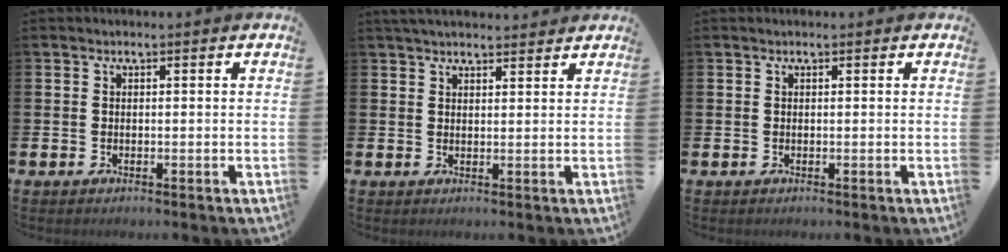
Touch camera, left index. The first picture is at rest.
{"total": 3.0, "force": [2.9, 0.6, 0.6], "torque": [-0.014, -0.008, 0.053]}
{"total": 0.0}